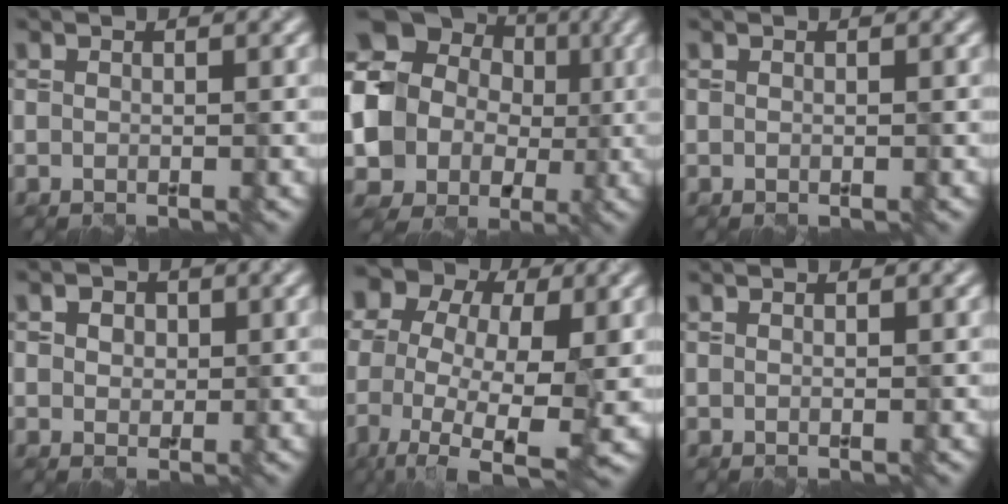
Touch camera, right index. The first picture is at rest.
{"total": 9.6, "force": [1.2, 8.8, 3.7], "torque": [-0.090, -0.011, -0.005]}
{"total": 0.0}
{"total": 3.2, "force": [1.6, 2.3, 1.5], "torque": [-0.023, 0.012, 0.008]}
{"total": 13.0, "force": [-1.5, 7.7, 10.3], "torque": [-0.176, -0.002, -0.027]}
{"total": 0.0}